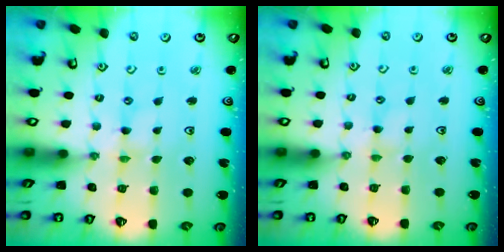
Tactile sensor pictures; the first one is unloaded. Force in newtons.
{"total": 1.6, "press": 1.5, "slide": 0.4}